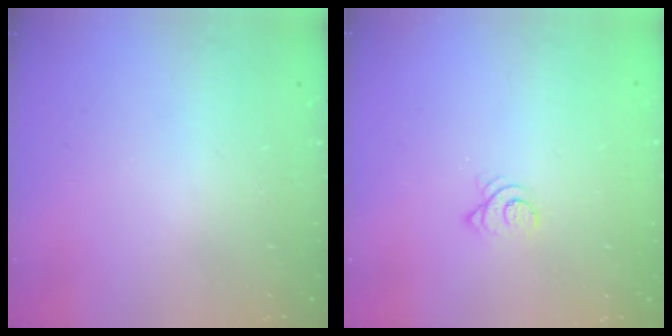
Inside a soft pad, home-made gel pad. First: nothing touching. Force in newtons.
{"total": 3.6, "press": 3.5, "slide": 0.5}